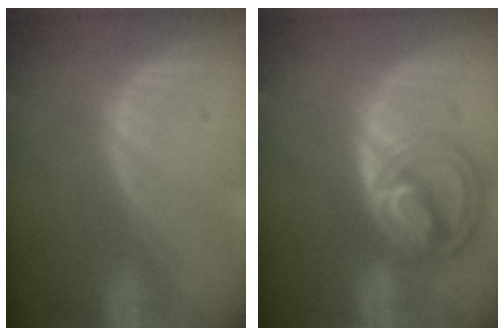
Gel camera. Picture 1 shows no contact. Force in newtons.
{"total": 8.6, "press": 7.4, "slide": 4.4}